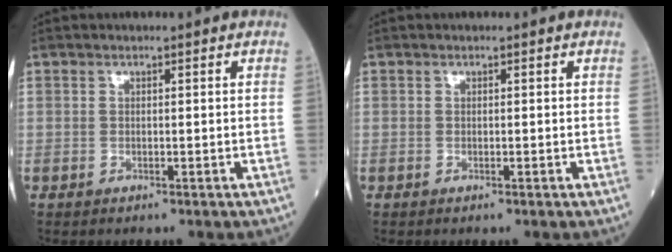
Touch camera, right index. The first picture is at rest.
{"total": 0.0}